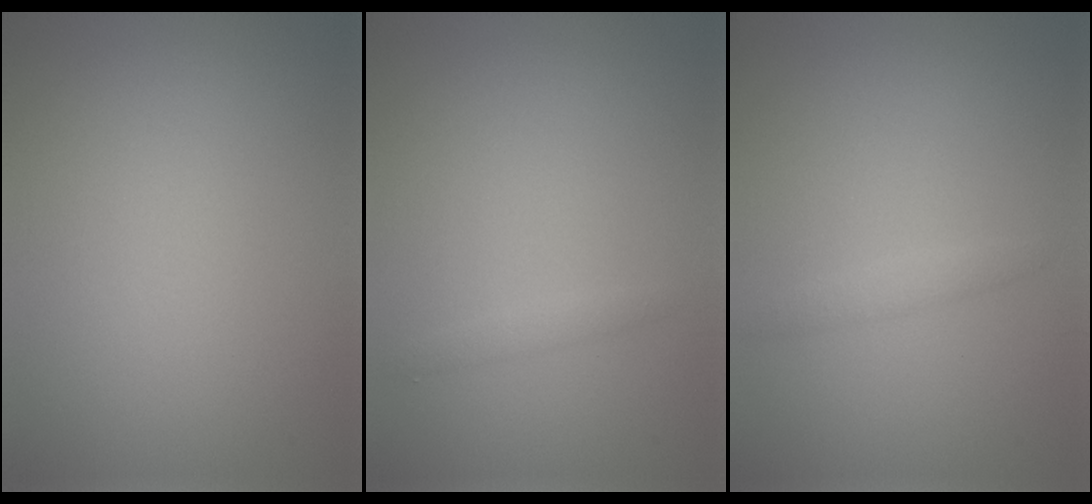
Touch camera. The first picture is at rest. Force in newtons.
{"total": 0.8, "press": 0.8, "slide": 0.1}
{"total": 1.0, "press": 1.0, "slide": 0.1}